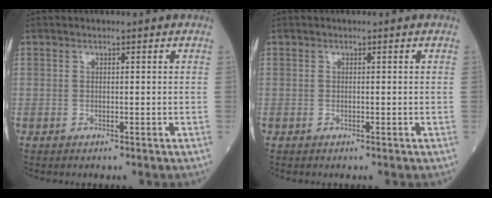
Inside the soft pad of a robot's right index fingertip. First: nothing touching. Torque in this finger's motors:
{"motor_torque": [0.00, 0.00, 0.00, 0.00]}